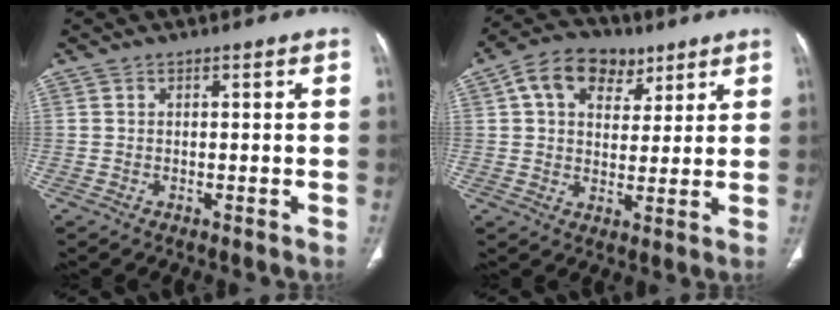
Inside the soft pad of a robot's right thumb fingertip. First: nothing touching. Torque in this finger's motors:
{"motor_torque": [0.06, 0.07, 0.68, -0.47, 0.07]}